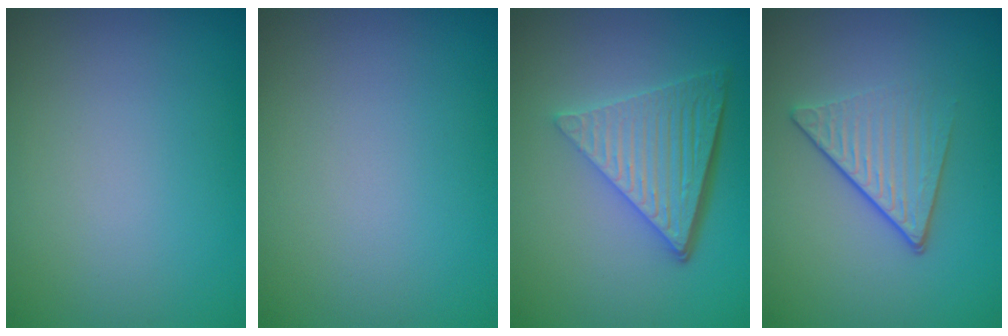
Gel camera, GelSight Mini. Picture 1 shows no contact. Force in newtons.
{"total": 0.0}
{"total": 6.6, "press": 4.3, "slide": 4.9}
{"total": 4.1, "press": 2.8, "slide": 3.1}